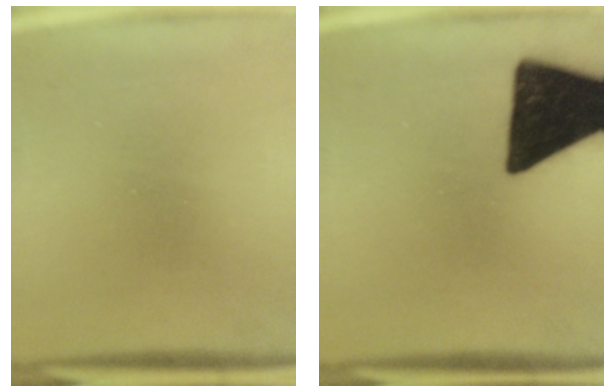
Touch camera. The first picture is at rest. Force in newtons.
{"total": 18.0}